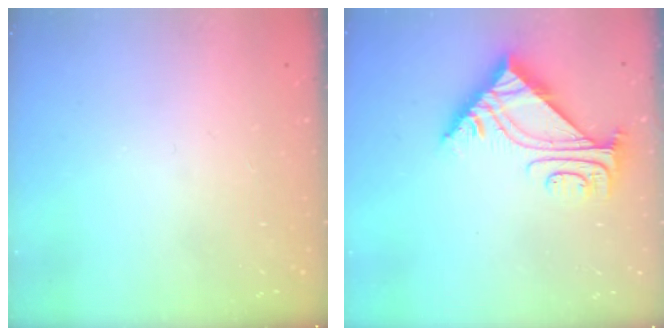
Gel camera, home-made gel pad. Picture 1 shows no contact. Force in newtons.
{"total": 7.5, "press": 7.4, "slide": 0.8}